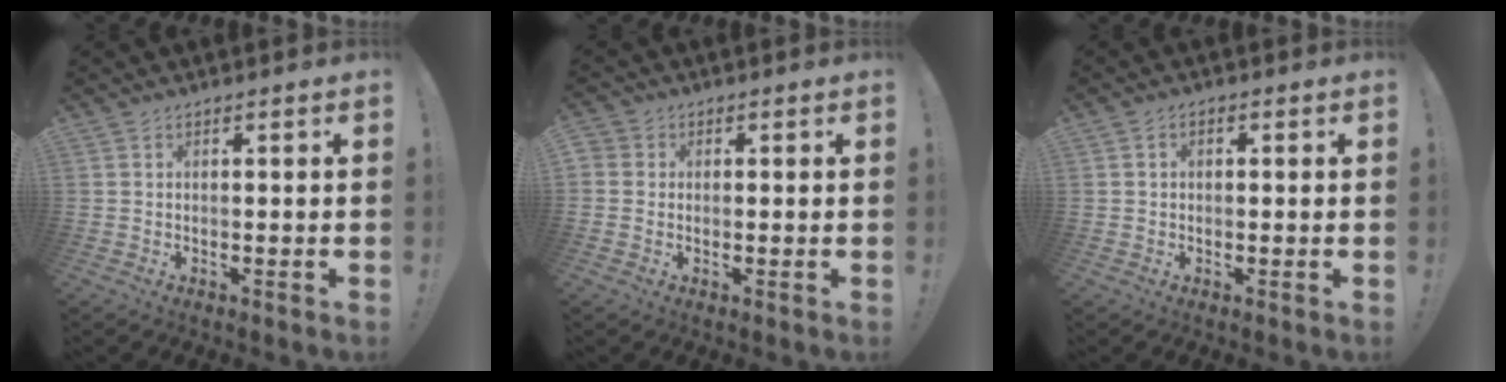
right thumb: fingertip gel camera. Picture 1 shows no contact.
{"total": 1.8, "force": [0.1, 1.7, 0.6], "torque": [-0.008, 0.004, 0.001]}
{"total": 1.5, "force": [-0.4, 1.1, 1.0], "torque": [-0.015, 0.003, -0.008]}